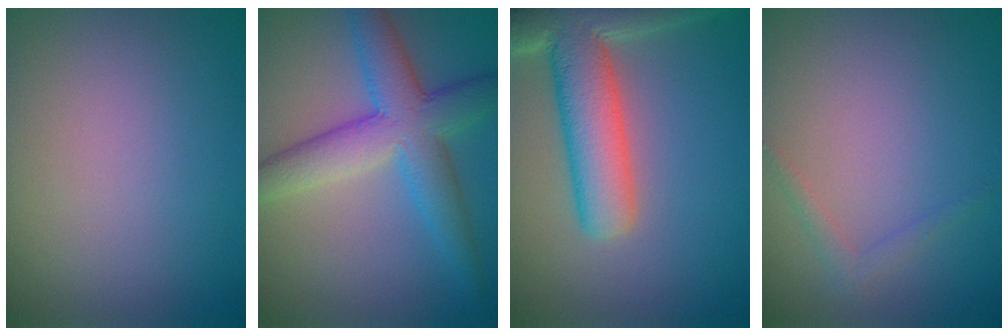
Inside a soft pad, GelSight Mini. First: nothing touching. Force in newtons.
{"total": 6.7, "press": 6.7, "slide": 0.2}
{"total": 9.0, "press": 9.0, "slide": 0.8}
{"total": 1.1, "press": 1.1, "slide": 0.1}